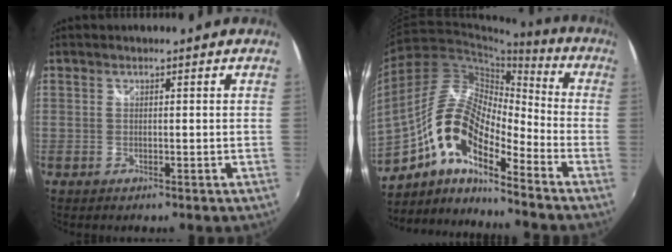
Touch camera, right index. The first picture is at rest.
{"total": 15.8, "force": [-7.8, 6.1, 12.4], "torque": [-0.228, 0.009, -0.163]}